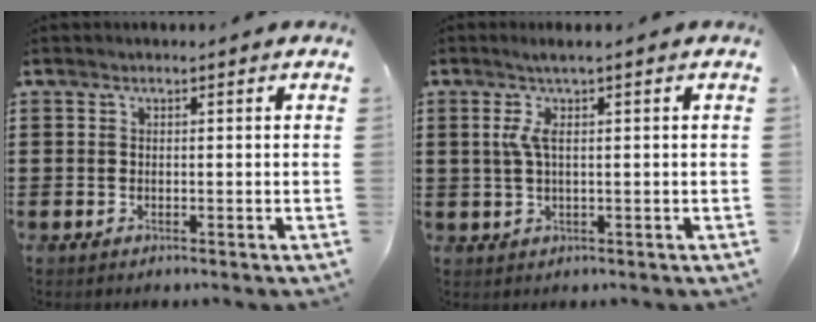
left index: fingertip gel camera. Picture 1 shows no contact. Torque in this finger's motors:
{"motor_torque": [0.56, -0.53, 0.18, 0.11]}